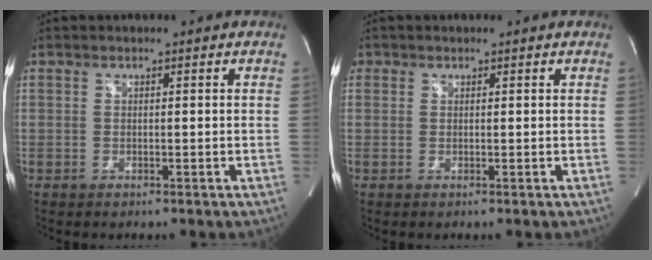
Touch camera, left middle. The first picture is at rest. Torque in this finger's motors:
{"motor_torque": [0.70, -0.73, 0.30, 0.08]}